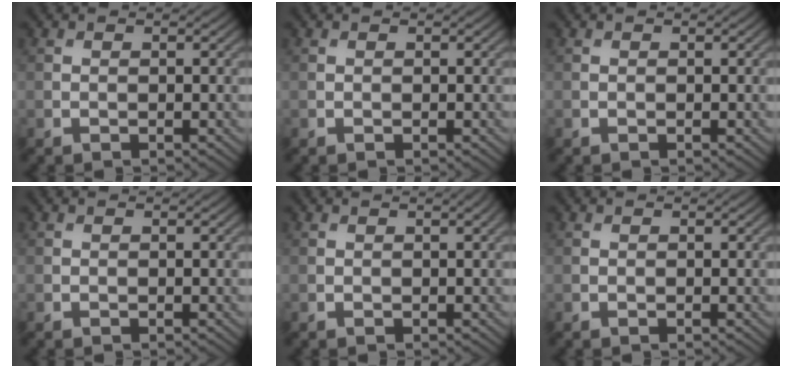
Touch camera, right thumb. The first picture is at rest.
{"total": 0.0}
{"total": 0.0}
{"total": 0.0}
{"total": 1.1, "force": [0.4, 0.2, 0.9], "torque": [-0.014, 0.005, 0.004]}
{"total": 0.0}